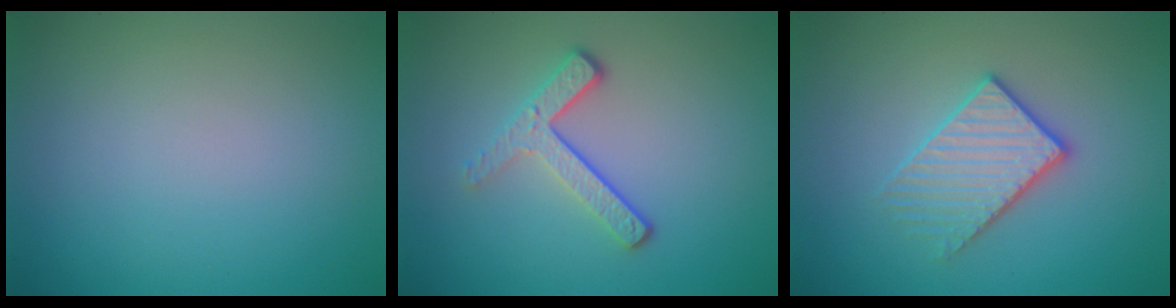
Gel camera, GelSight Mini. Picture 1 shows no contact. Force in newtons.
{"total": 3.2, "press": 2.4, "slide": 2.2}
{"total": 3.2, "press": 3.0, "slide": 1.2}